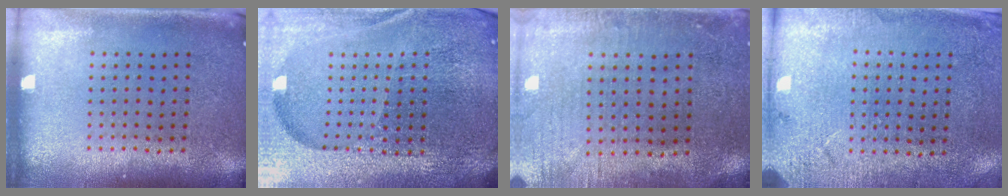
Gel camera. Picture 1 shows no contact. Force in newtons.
{"total": 5.6, "press": 5.1, "slide": 2.3}
{"total": 0.5, "press": 0.3, "slide": 0.5}
{"total": 2.6, "press": 2.5, "slide": 0.7}